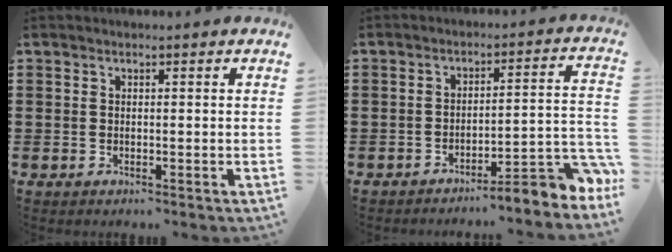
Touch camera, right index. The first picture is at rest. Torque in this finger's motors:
{"motor_torque": [1.15, -0.99, 0.27, 0.03]}